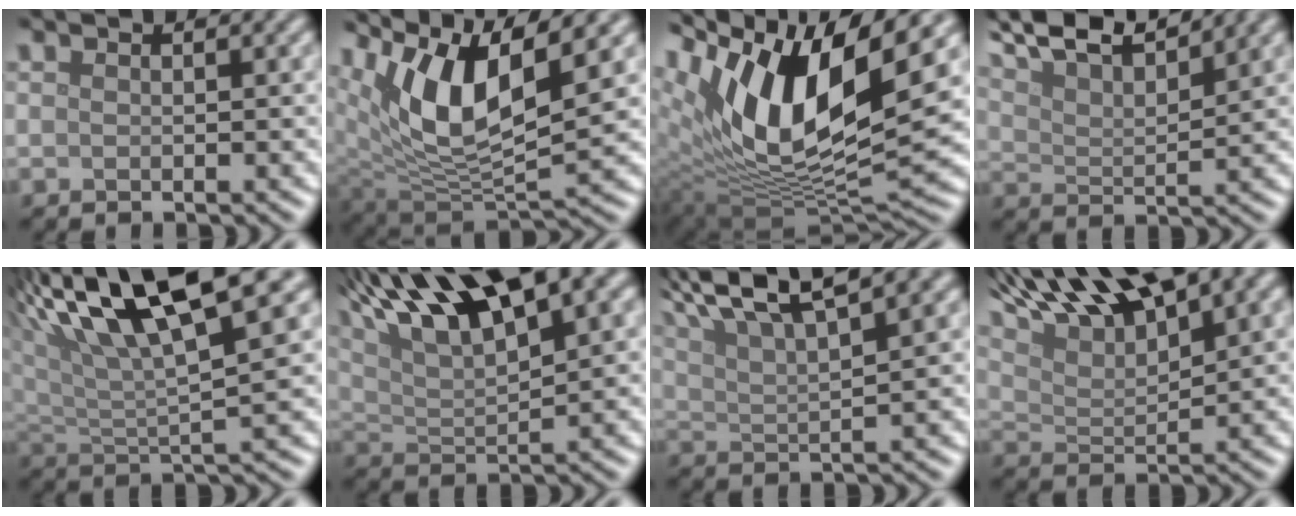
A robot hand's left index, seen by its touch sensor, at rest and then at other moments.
{"total": 9.4, "force": [4.3, 3.3, 7.6], "torque": [-0.147, -0.009, 0.079]}
{"total": 13.9, "force": [6.1, 5.4, 11.3], "torque": [-0.206, 0.004, 0.111]}
{"total": 9.4, "force": [7.8, 1.9, 4.9], "torque": [-0.084, 0.020, 0.115]}
{"total": 11.6, "force": [6.4, 2.9, 9.2], "torque": [-0.164, 0.020, 0.108]}
{"total": 13.3, "force": [8.3, 3.6, 9.8], "torque": [-0.172, 0.029, 0.136]}
{"total": 8.3, "force": [5.7, 1.7, 5.8], "torque": [-0.099, 0.022, 0.100]}
{"total": 12.3, "force": [8.9, 3.2, 7.8], "torque": [-0.147, 0.025, 0.147]}